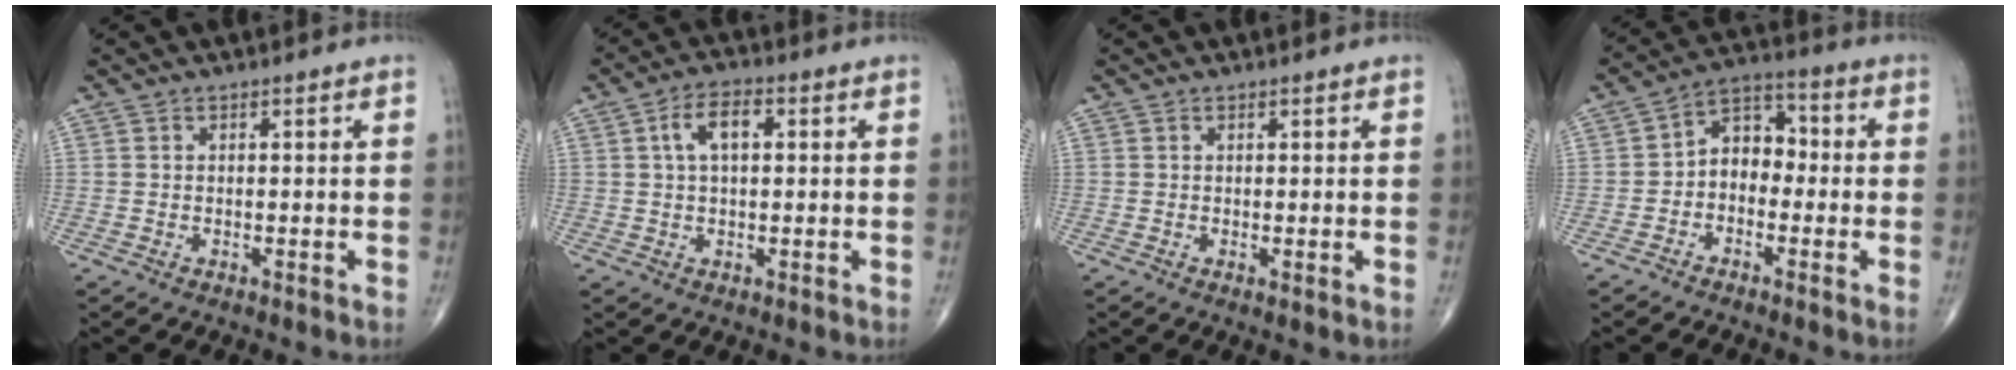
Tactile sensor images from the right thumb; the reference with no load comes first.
{"total": 6.0, "force": [1.4, 3.1, 5.0], "torque": [-0.089, 0.013, 0.021]}
{"total": 0.7, "force": [0.1, 0.2, 0.7], "torque": [-0.015, -0.005, 0.001]}
{"total": 7.2, "force": [-1.4, 5.3, 4.7], "torque": [-0.046, 0.038, -0.043]}